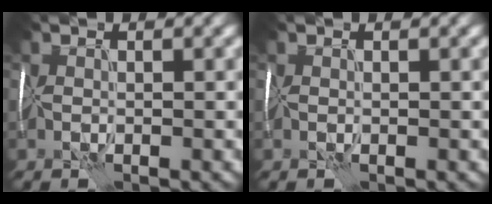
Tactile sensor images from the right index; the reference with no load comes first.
{"total": 0.0}